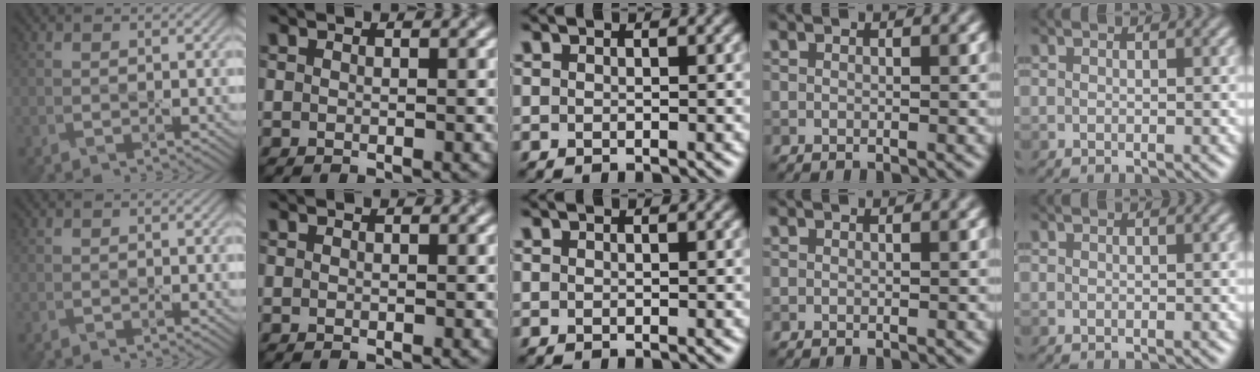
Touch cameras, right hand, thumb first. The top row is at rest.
{}